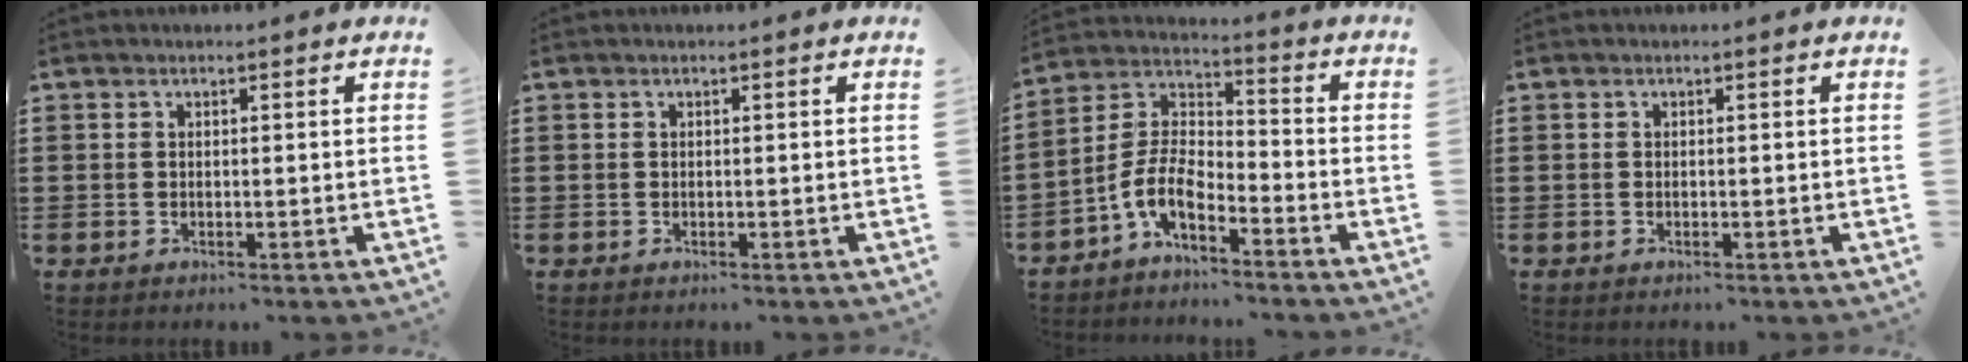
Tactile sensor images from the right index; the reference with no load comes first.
{"total": 0.0}
{"total": 6.7, "force": [-4.6, 2.5, 4.2], "torque": [-0.120, -0.017, -0.101]}
{"total": 0.0}